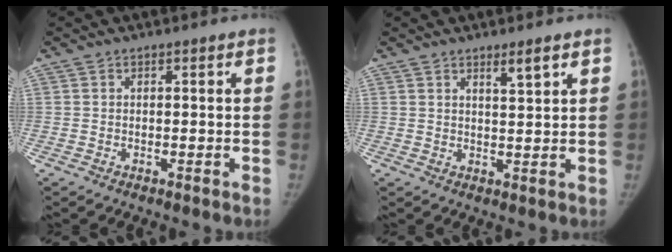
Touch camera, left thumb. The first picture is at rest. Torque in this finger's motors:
{"motor_torque": [0.50, -0.01, 0.26, -0.69, 0.14]}